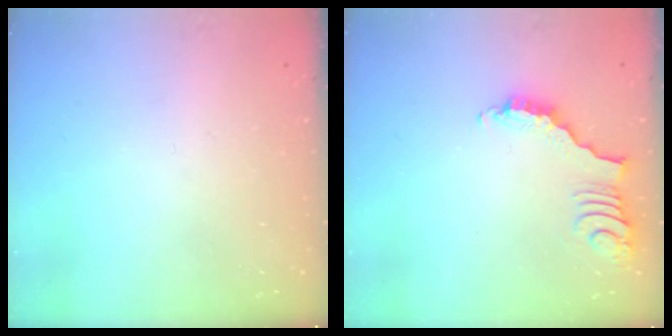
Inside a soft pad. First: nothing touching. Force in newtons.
{"total": 3.0, "press": 2.9, "slide": 0.5}